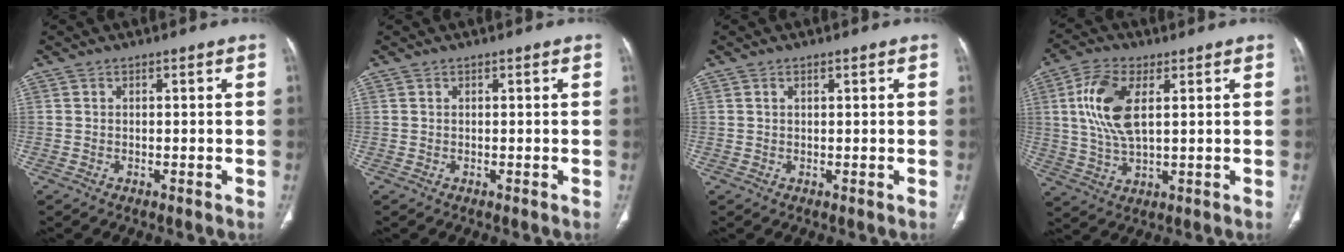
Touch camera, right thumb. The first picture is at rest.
{"total": 0.0}
{"total": 0.7, "force": [0.4, 0.2, 0.5], "torque": [-0.010, 0.002, 0.007]}
{"total": 11.3, "force": [2.8, 5.2, 9.6], "torque": [-0.206, -0.003, 0.057]}